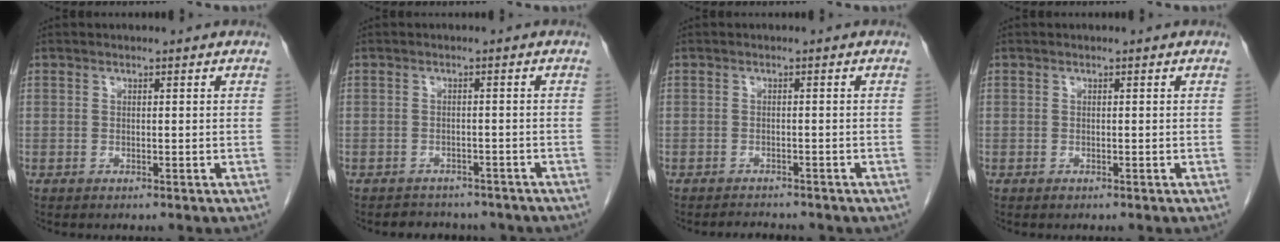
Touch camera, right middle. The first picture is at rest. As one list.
[{"total": 6.3, "force": [-5.5, 2.9, 1.1], "torque": [-0.010, 0.008, -0.058]}, {"total": 3.6, "force": [-3.2, 1.4, 1.0], "torque": [-0.019, -0.001, -0.037]}, {"total": 0.0}]